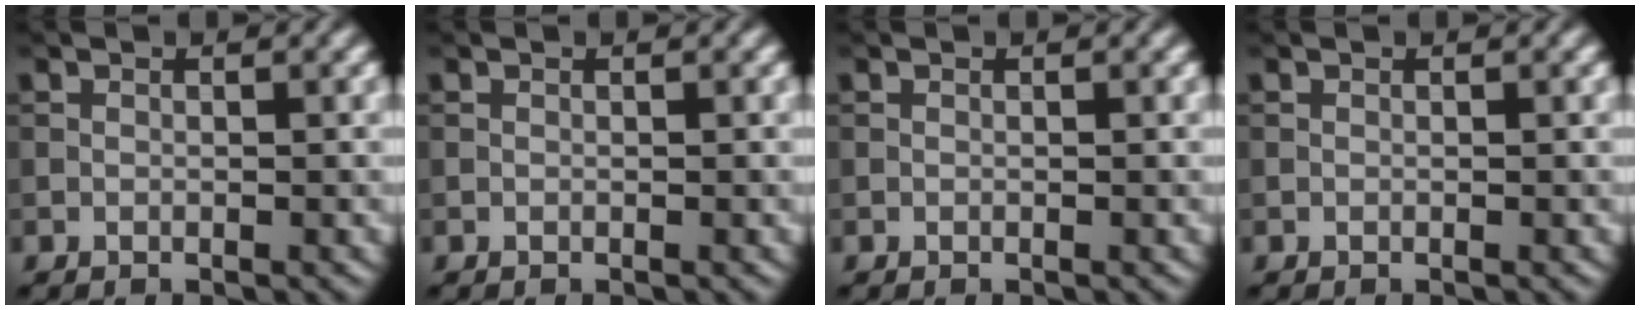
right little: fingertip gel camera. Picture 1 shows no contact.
{"total": 0.0}
{"total": 0.0}
{"total": 0.0}